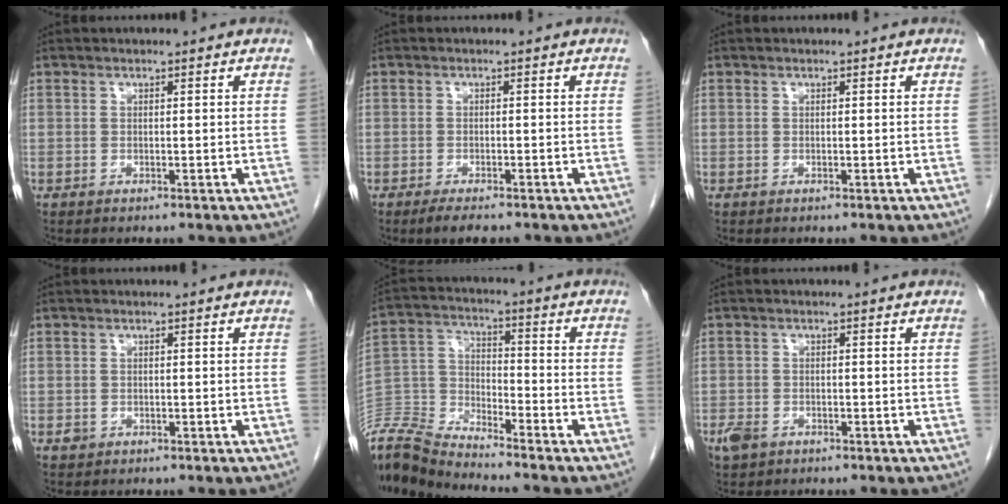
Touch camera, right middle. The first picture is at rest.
{"total": 3.0, "force": [-2.3, 0.7, 1.8], "torque": [-0.036, -0.008, -0.033]}
{"total": 0.0}
{"total": 0.8, "force": [-0.3, 0.7, 0.3], "torque": [-0.005, 0.002, -0.002]}
{"total": 12.1, "force": [-12.1, -0.1, 1.0], "torque": [-0.027, 0.025, -0.242]}
{"total": 3.0, "force": [-1.8, 2.0, 1.4], "torque": [-0.029, 0.000, -0.028]}